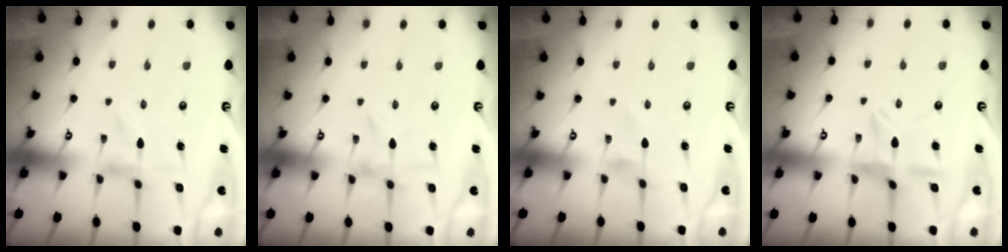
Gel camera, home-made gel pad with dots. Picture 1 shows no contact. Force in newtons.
{"total": 0.0}
{"total": 0.0}
{"total": 8.2, "press": 8.2, "slide": 0.7}